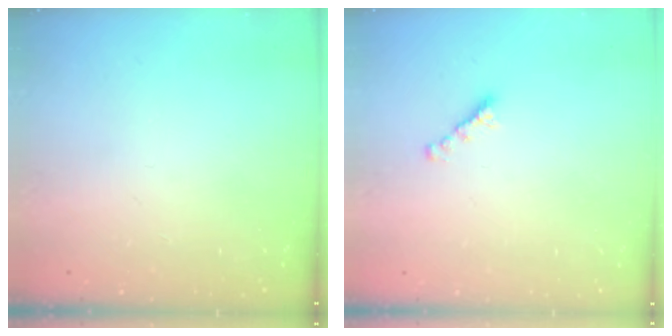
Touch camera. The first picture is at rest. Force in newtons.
{"total": 2.7, "press": 2.6, "slide": 0.8}